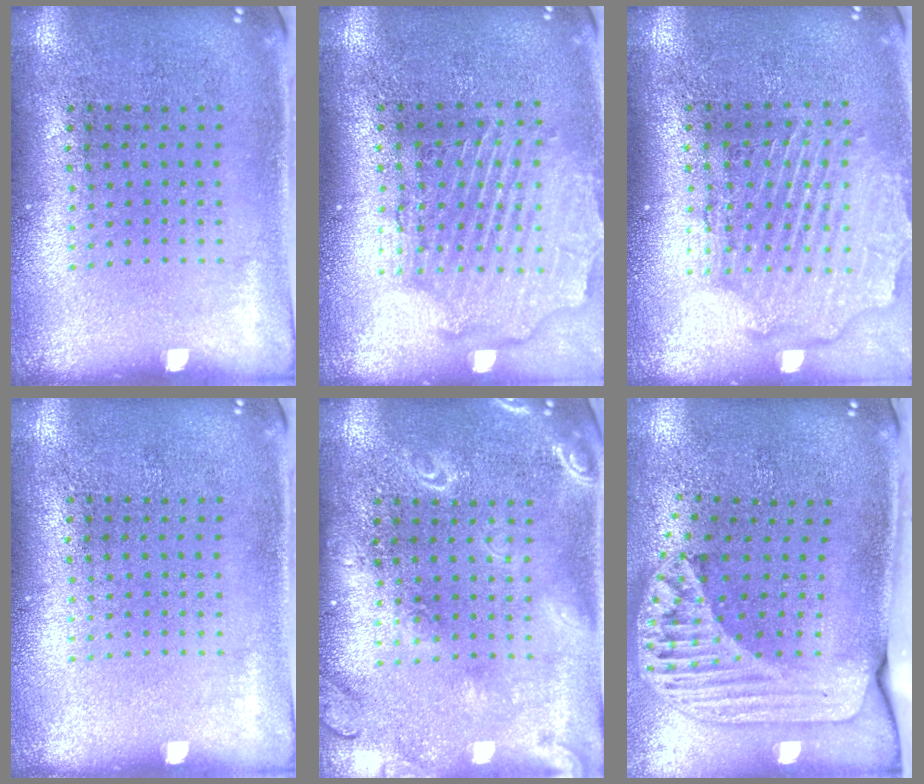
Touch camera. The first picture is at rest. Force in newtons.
{"total": 2.6, "press": 2.2, "slide": 1.3}
{"total": 2.6, "press": 2.2, "slide": 1.3}
{"total": 0.0}
{"total": 1.8, "press": 1.8, "slide": 0.2}
{"total": 2.2, "press": 1.7, "slide": 1.4}